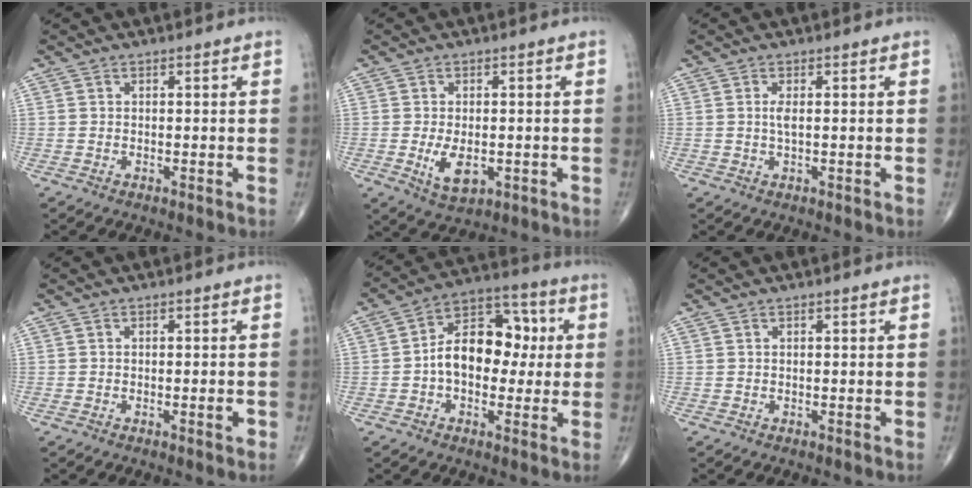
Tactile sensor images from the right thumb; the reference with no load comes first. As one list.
[{"total": 6.0, "force": [-1.3, 3.2, 4.8], "torque": [-0.078, -0.009, -0.013]}, {"total": 1.6, "force": [0.2, 0.4, 1.6], "torque": [-0.038, -0.002, 0.005]}, {"total": 1.5, "force": [-0.5, 0.4, 1.3], "torque": [-0.016, 0.000, -0.008]}, {"total": 13.7, "force": [0.2, 9.2, 10.2], "torque": [-0.128, 0.039, -0.007]}, {"total": 0.0}]